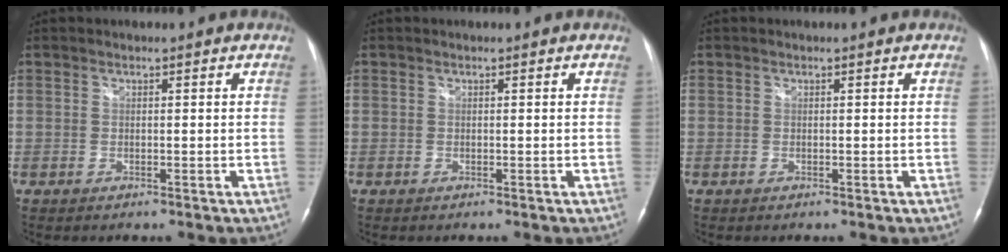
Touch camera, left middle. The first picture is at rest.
{"total": 0.0}
{"total": 0.0}